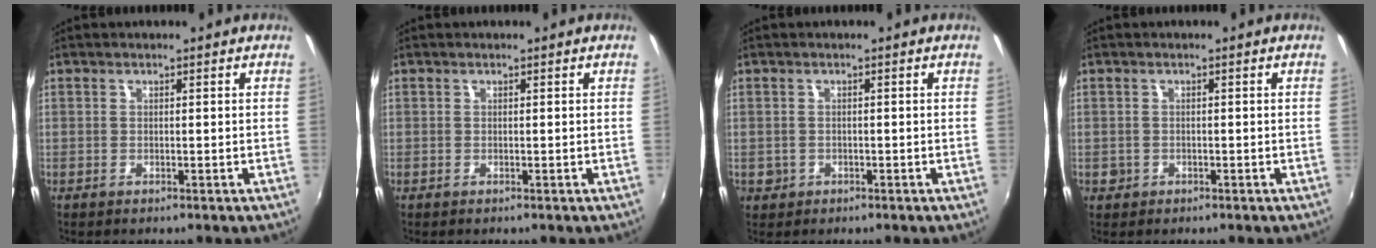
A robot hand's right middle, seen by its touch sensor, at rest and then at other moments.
{"total": 0.0}
{"total": 2.4, "force": [-0.6, 2.2, 0.6], "torque": [-0.017, -0.004, -0.007]}
{"total": 1.7, "force": [-0.5, 1.5, 0.4], "torque": [-0.010, -0.004, -0.008]}